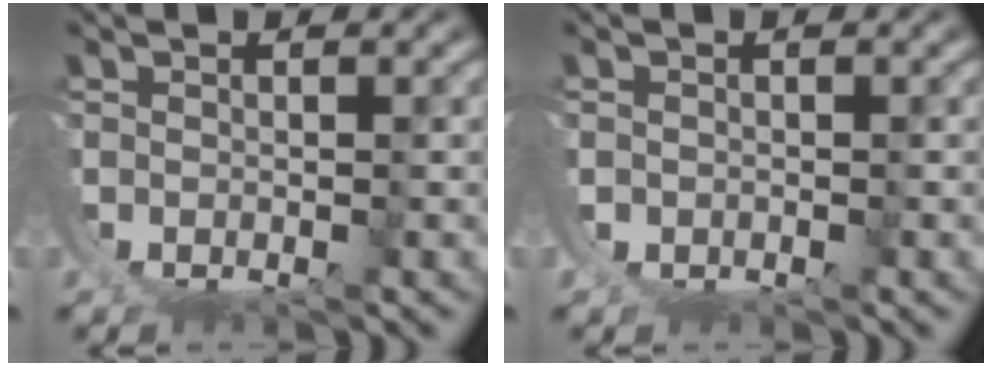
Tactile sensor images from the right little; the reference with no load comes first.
{"total": 1.0, "force": [0.6, 0.8, -0.2], "torque": [-0.012, 0.000, 0.009]}